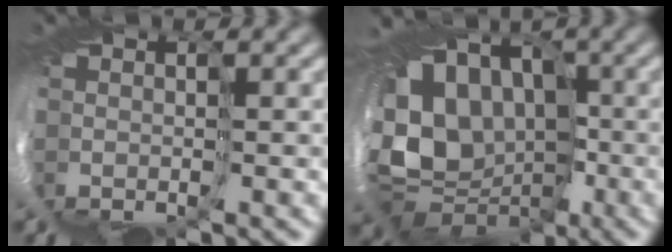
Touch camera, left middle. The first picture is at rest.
{"total": 9.4, "force": [0.8, 8.2, 4.5], "torque": [-0.096, -0.011, 0.007]}